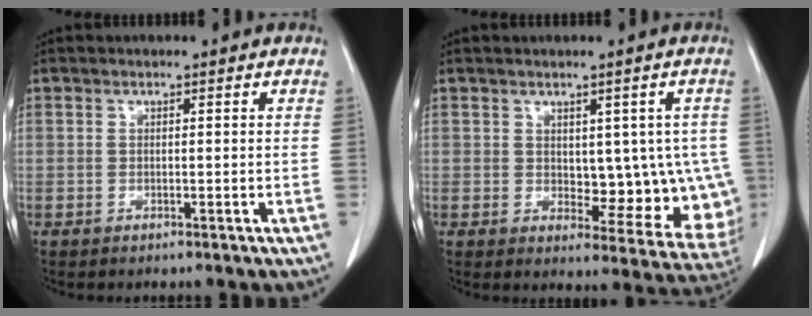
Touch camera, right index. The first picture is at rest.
{"total": 9.9, "force": [0.4, 5.3, 8.3], "torque": [-0.079, 0.003, 0.019]}